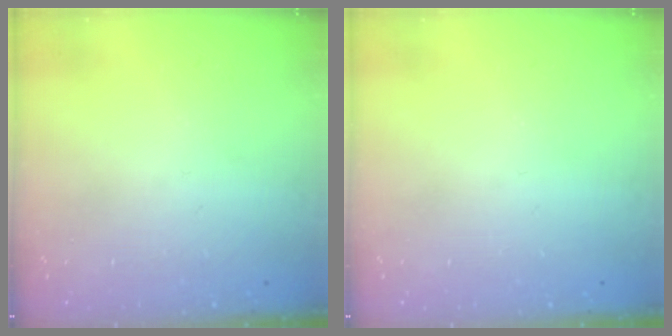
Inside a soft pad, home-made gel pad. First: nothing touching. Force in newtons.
{"total": 0.0}